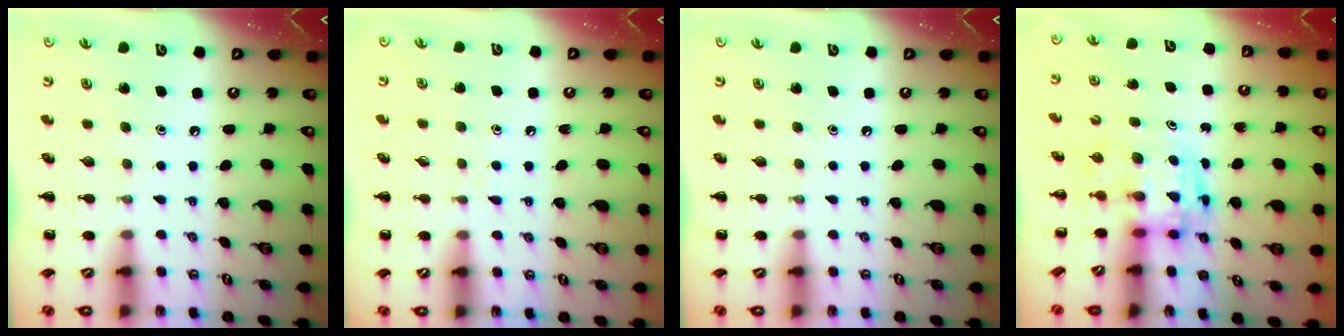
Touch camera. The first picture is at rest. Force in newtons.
{"total": 3.2, "press": 2.9, "slide": 1.4}
{"total": 0.0}
{"total": 3.0, "press": 3.0, "slide": 0.5}